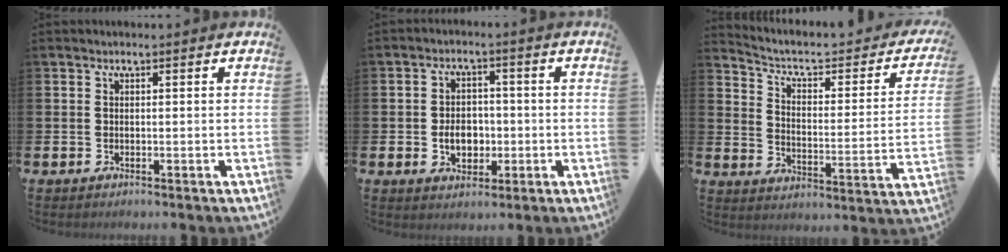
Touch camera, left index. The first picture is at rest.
{"total": 4.6, "force": [-0.8, 3.4, 2.9], "torque": [-0.044, 0.002, -0.021]}
{"total": 5.5, "force": [4.2, 2.1, 3.0], "torque": [-0.076, -0.031, 0.058]}